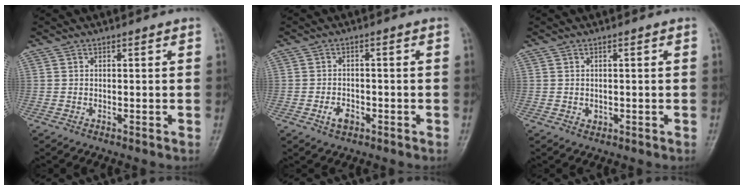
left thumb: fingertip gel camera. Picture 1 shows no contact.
{"total": 3.3, "force": [-1.6, 2.2, 1.9], "torque": [-0.030, 0.009, -0.026]}
{"total": 1.1, "force": [-0.1, 0.9, 0.6], "torque": [-0.005, 0.000, 0.001]}